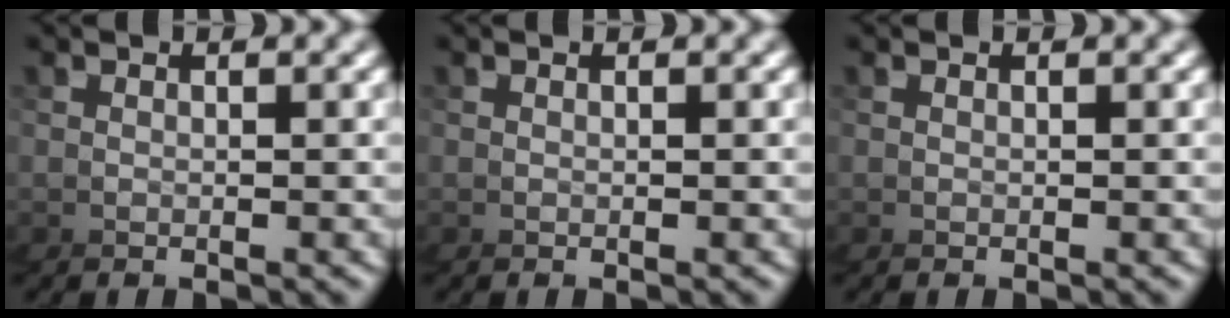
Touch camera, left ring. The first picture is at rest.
{"total": 0.0}
{"total": 0.0}